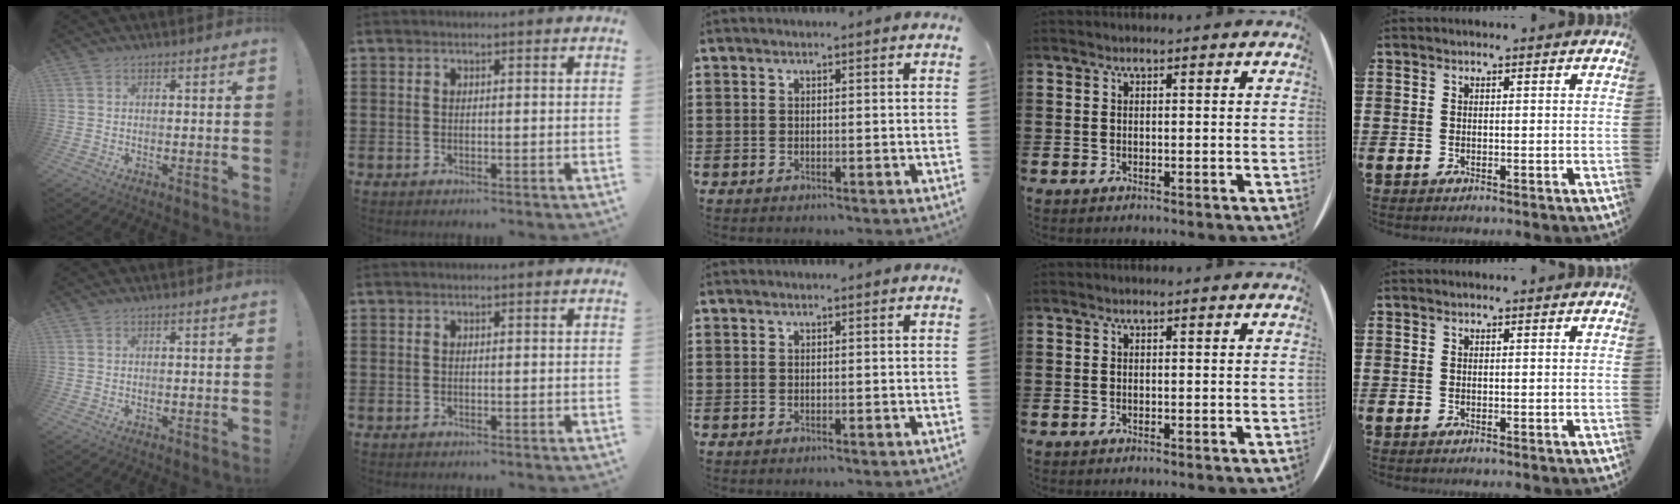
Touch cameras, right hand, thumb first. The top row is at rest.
{}